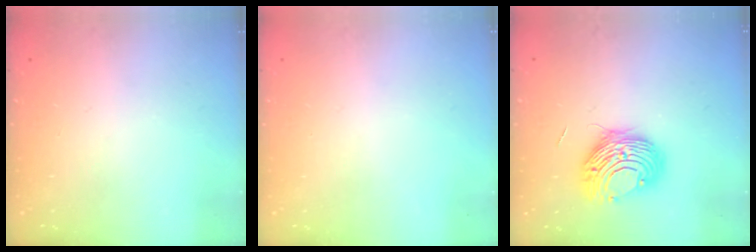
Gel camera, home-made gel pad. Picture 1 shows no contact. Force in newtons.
{"total": 0.0}
{"total": 11.0, "press": 10.9, "slide": 1.1}